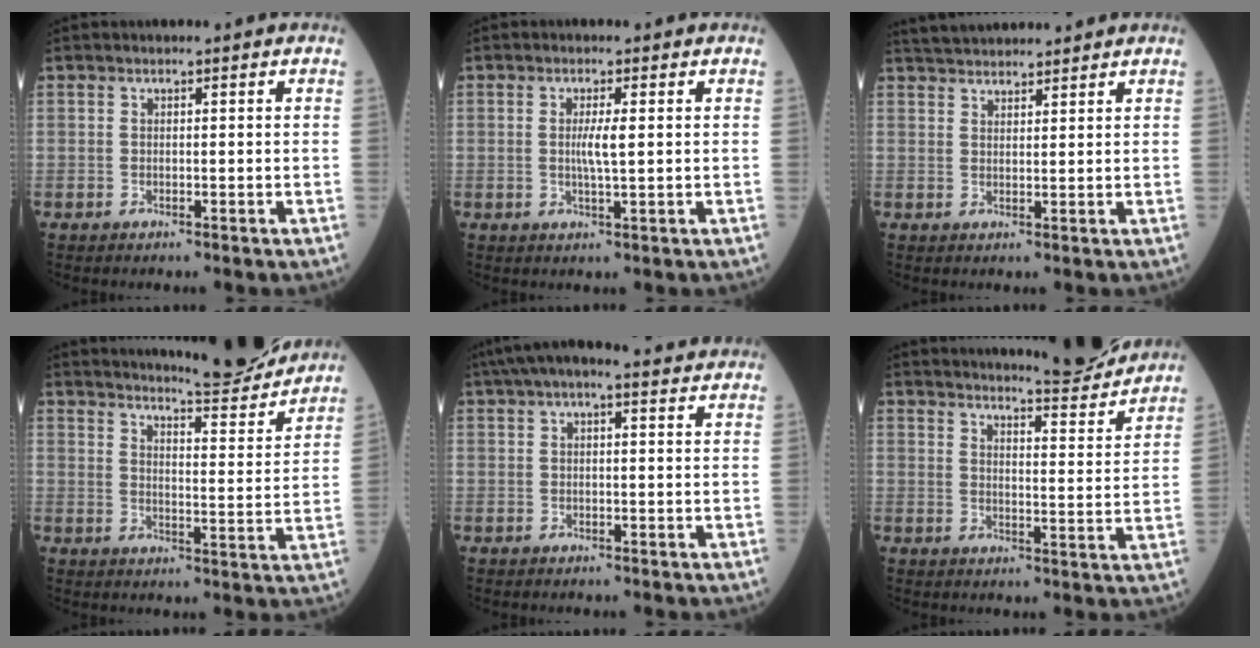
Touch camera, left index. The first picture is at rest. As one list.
[{"total": 2.9, "force": [0.2, 0.0, 2.8], "torque": [-0.057, -0.003, 0.004]}, {"total": 7.2, "force": [6.8, 1.0, 2.1], "torque": [-0.038, 0.033, 0.110]}, {"total": 13.9, "force": [13.3, 0.2, 4.2], "torque": [-0.061, -0.028, 0.174]}, {"total": 8.9, "force": [7.1, 1.8, 5.0], "torque": [-0.085, 0.046, 0.094]}, {"total": 11.6, "force": [11.2, 0.0, 3.2], "torque": [-0.045, -0.021, 0.143]}]